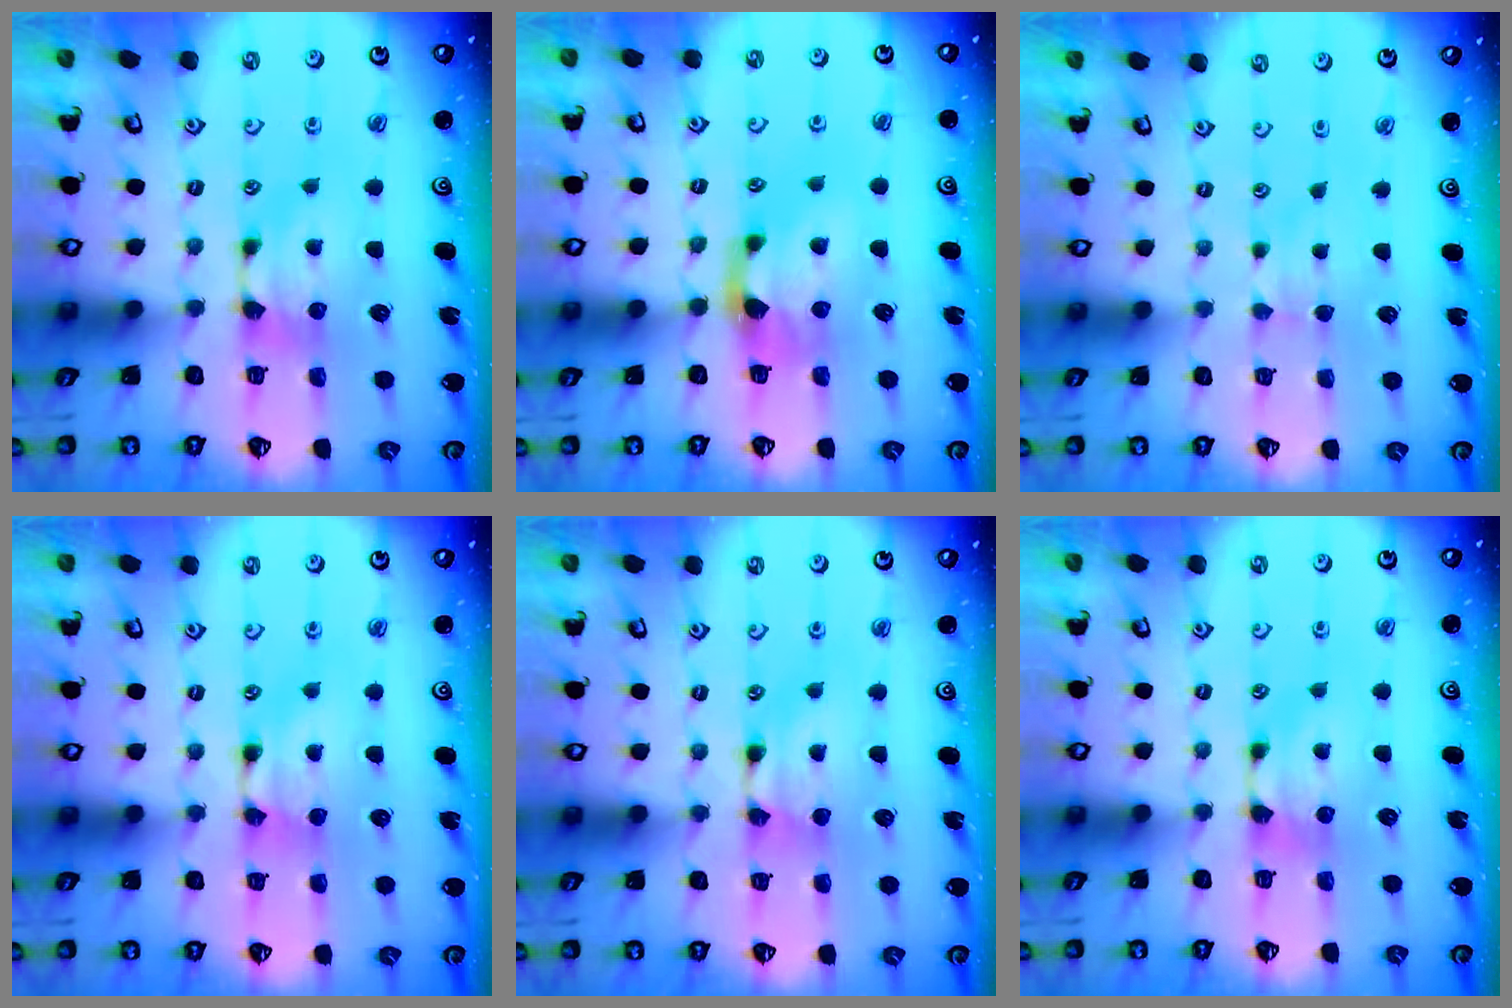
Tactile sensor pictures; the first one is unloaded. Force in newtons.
{"total": 2.4, "press": 2.0, "slide": 1.3}
{"total": 2.2, "press": 2.2, "slide": 0.5}
{"total": 1.2, "press": 1.2, "slide": 0.2}
{"total": 1.8, "press": 1.8, "slide": 0.1}
{"total": 0.0}